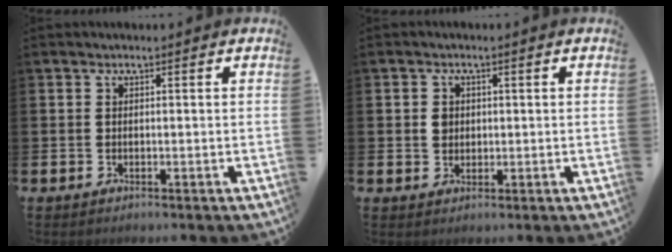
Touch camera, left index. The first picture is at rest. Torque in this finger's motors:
{"motor_torque": [0.63, 0.27, -0.02, -0.01]}